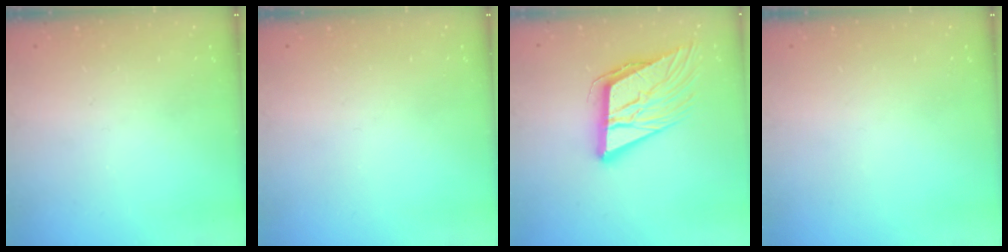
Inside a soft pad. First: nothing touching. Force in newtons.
{"total": 0.0}
{"total": 15.0, "press": 14.6, "slide": 3.5}
{"total": 0.0}